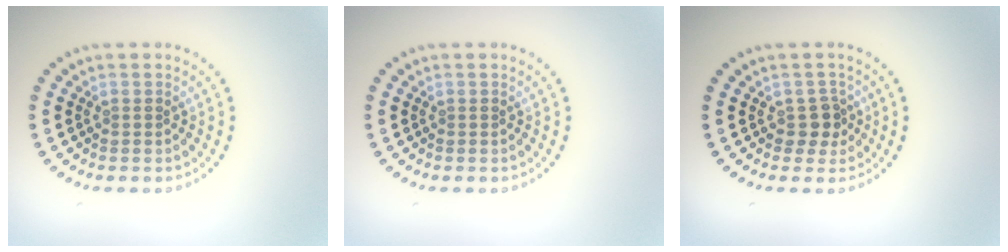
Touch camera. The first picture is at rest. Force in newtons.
{"total": 0.0}
{"total": 1.8, "press": 1.4, "slide": 1.1}